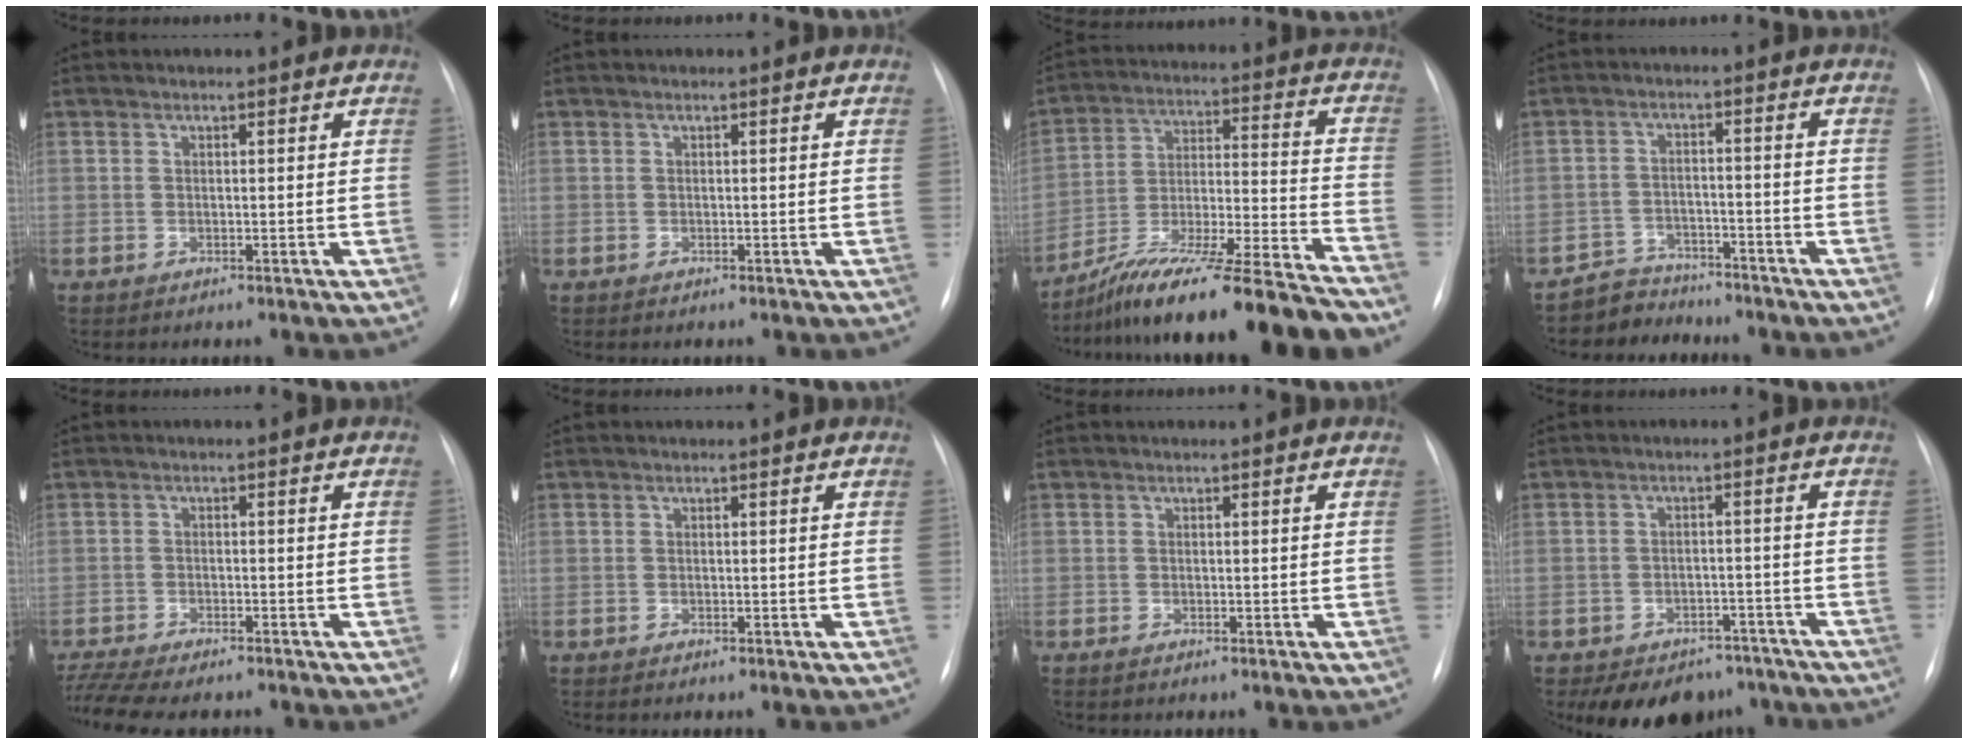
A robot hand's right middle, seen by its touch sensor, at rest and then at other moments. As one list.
[{"total": 0.0}, {"total": 19.3, "force": [-16.4, -0.8, 10.1], "torque": [-0.172, 0.000, -0.282]}, {"total": 5.0, "force": [-4.3, 2.4, -0.9], "torque": [0.020, 0.008, -0.076]}, {"total": 10.0, "force": [-8.7, 1.9, 4.4], "torque": [-0.078, -0.003, -0.135]}, {"total": 0.0}, {"total": 0.0}, {"total": 11.1, "force": [-8.6, 6.1, 3.2], "torque": [-0.037, 0.013, -0.108]}]